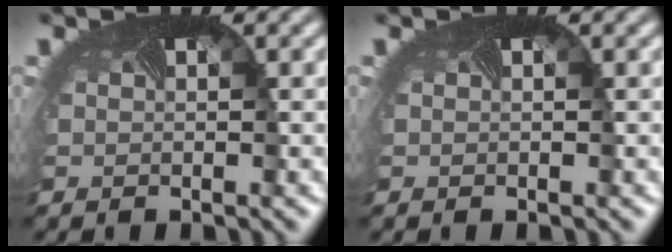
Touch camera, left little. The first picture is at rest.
{"total": 0.0}